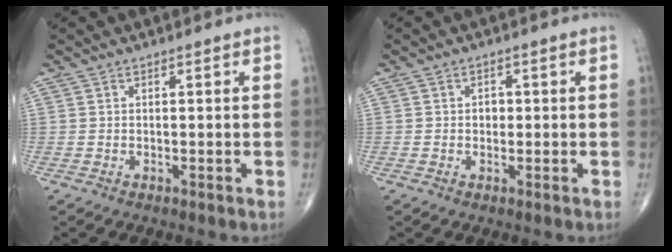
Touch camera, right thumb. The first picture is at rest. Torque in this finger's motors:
{"motor_torque": [-0.21, -0.02, 0.45, 0.05, 0.07]}